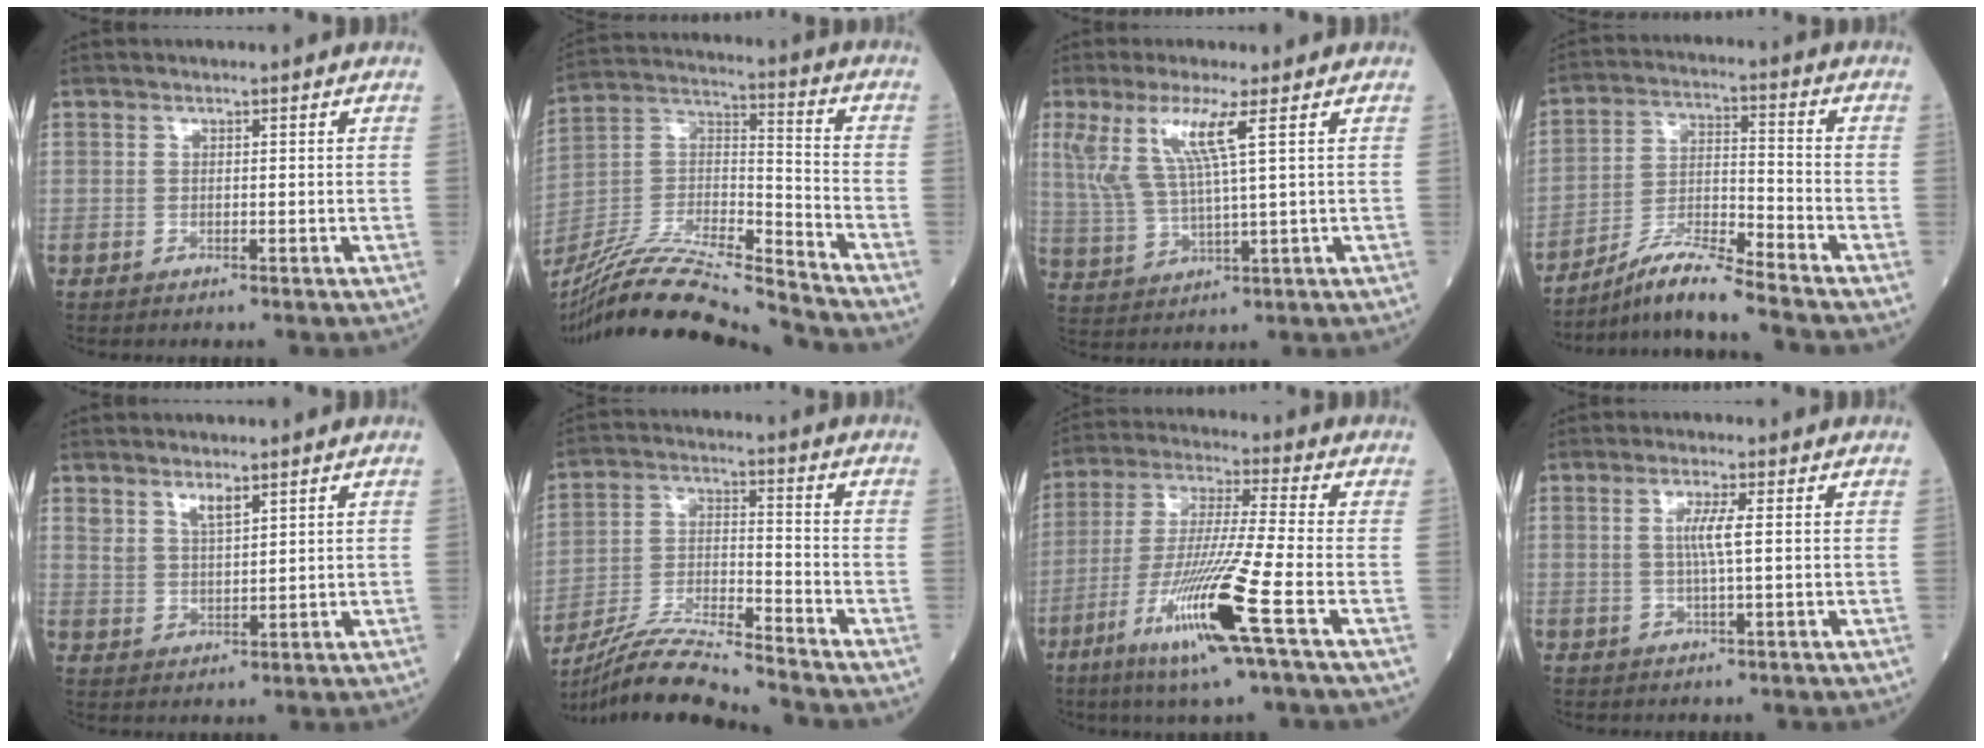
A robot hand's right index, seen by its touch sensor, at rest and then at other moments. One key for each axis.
{"total": 21.6, "fx": -19.9, "fy": -0.2, "fz": 8.3, "tx": -0.188, "ty": -0.006, "tz": -0.354}
{"total": 8.2, "fx": 3.6, "fy": -0.1, "fz": 7.4, "tx": -0.168, "ty": 0.002, "tz": 0.077}
{"total": 9.5, "fx": -8.3, "fy": -1.1, "fz": 4.4, "tx": -0.090, "ty": -0.008, "tz": -0.154}
{"total": 3.5, "fx": 2.5, "fy": 1.0, "fz": 2.2, "tx": -0.046, "ty": -0.002, "tz": 0.053}
{"total": 12.5, "fx": -11.7, "fy": -1.1, "fz": 4.4, "tx": -0.084, "ty": -0.006, "tz": -0.218}
{"total": 15.2, "fx": -6.5, "fy": -1.1, "fz": 13.7, "tx": -0.280, "ty": -0.028, "tz": -0.123}
{"total": 4.6, "fx": 0.5, "fy": -0.2, "fz": 4.6, "tx": -0.089, "ty": -0.001, "tz": 0.011}